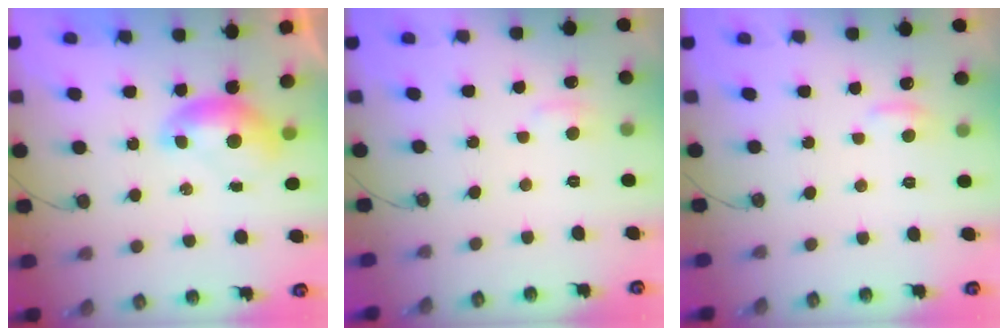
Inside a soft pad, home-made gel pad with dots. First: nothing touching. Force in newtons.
{"total": 1.0, "press": 0.5, "slide": 0.8}
{"total": 1.0, "press": 0.7, "slide": 0.7}